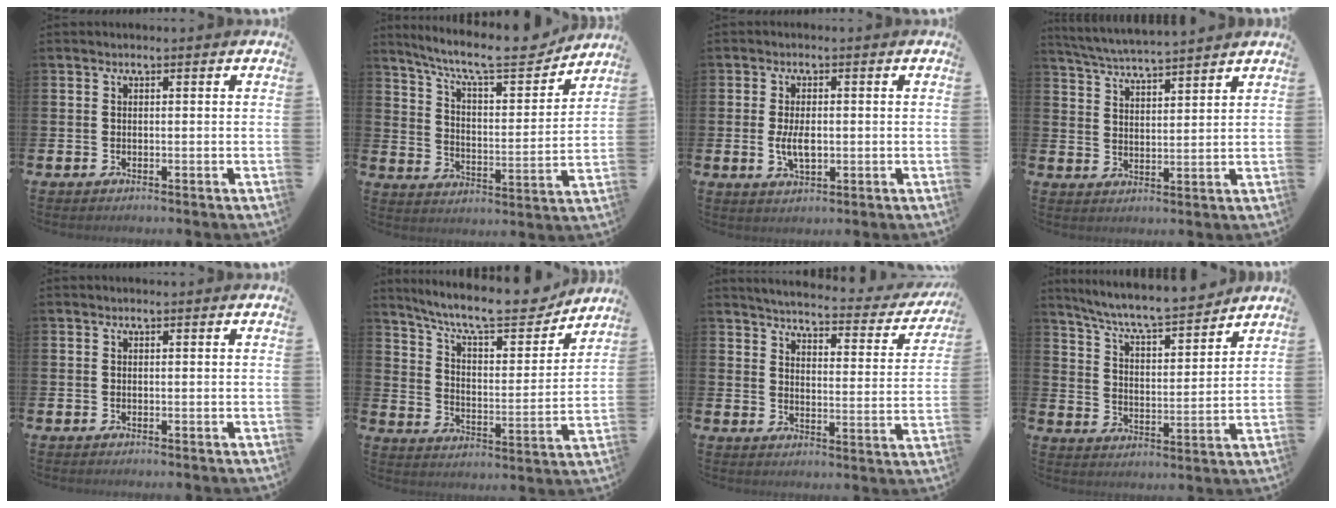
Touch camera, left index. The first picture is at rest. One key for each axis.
{"total": 10.2, "fx": 9.1, "fy": 1.9, "fz": 4.2, "tx": -0.108, "ty": -0.061, "tz": 0.151}
{"total": 3.8, "fx": -0.2, "fy": 2.0, "fz": 3.3, "tx": -0.054, "ty": 0.002, "tz": -0.005}
{"total": 5.0, "fx": 5.0, "fy": -0.3, "fz": 0.7, "tx": -0.034, "ty": -0.032, "tz": 0.088}
{"total": 0.0}
{"total": 11.2, "fx": 10.0, "fy": 2.4, "fz": 4.3, "tx": -0.105, "ty": -0.072, "tz": 0.171}
{"total": 3.6, "fx": 3.4, "fy": 0.7, "fz": 0.8, "tx": -0.032, "ty": -0.037, "tz": 0.049}
{"total": 7.5, "fx": 7.2, "fy": 0.5, "fz": 2.3, "tx": -0.079, "ty": -0.052, "tz": 0.124}